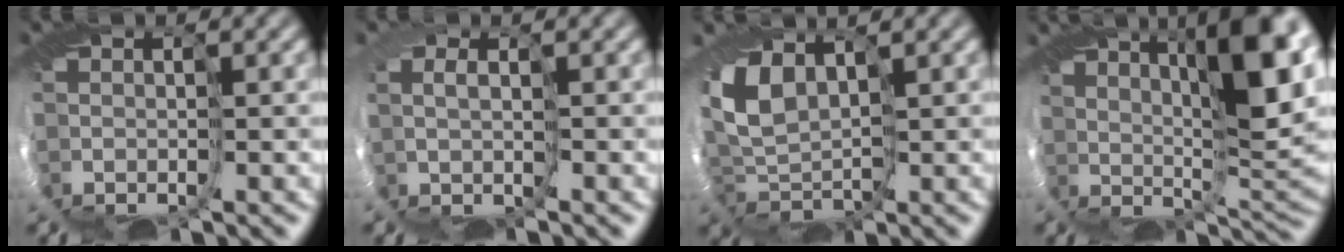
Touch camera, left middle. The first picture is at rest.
{"total": 0.6, "force": [0.1, -0.2, 0.6], "torque": [-0.012, 0.000, 0.004]}
{"total": 3.9, "force": [1.2, 2.5, 2.7], "torque": [-0.077, 0.000, 0.018]}
{"total": 10.5, "force": [4.4, 2.5, 9.2], "torque": [-0.135, 0.003, 0.071]}